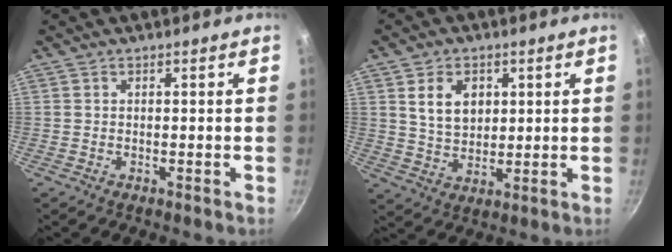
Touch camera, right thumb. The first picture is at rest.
{"total": 8.1, "force": [2.5, 5.8, 5.0], "torque": [-0.067, -0.014, 0.051]}